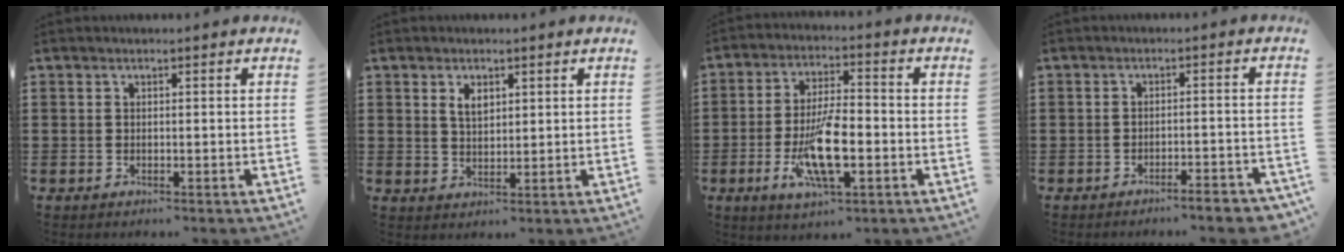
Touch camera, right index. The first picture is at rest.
{"total": 2.8, "force": [1.4, 1.6, 1.9], "torque": [-0.042, 0.006, 0.025]}
{"total": 11.1, "force": [-3.0, 3.7, 10.0], "torque": [-0.205, -0.012, -0.053]}
{"total": 3.3, "force": [-3.0, 0.0, 1.4], "torque": [-0.025, -0.005, -0.057]}